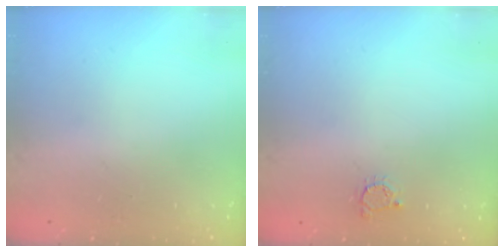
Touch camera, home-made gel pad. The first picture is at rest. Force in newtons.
{"total": 2.2, "press": 2.2, "slide": 0.3}